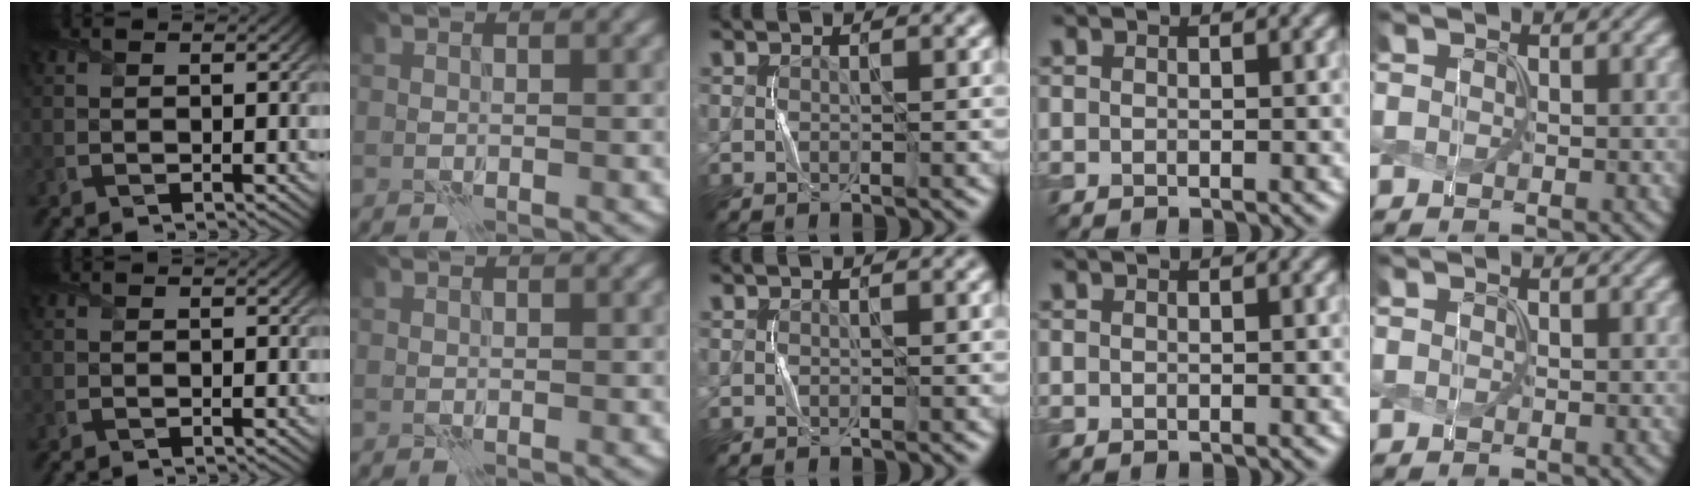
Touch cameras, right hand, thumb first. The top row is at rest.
{}